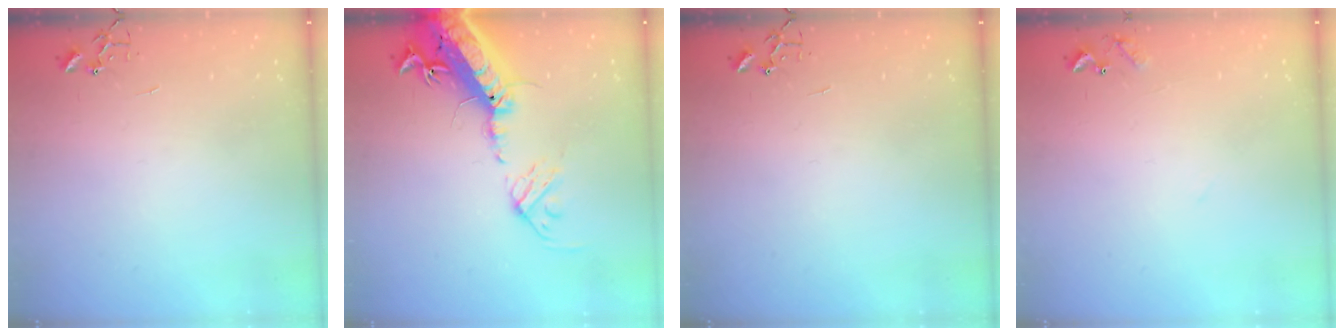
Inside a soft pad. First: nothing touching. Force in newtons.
{"total": 23.3, "press": 22.7, "slide": 5.2}
{"total": 0.0}
{"total": 7.8, "press": 7.8, "slide": 0.5}